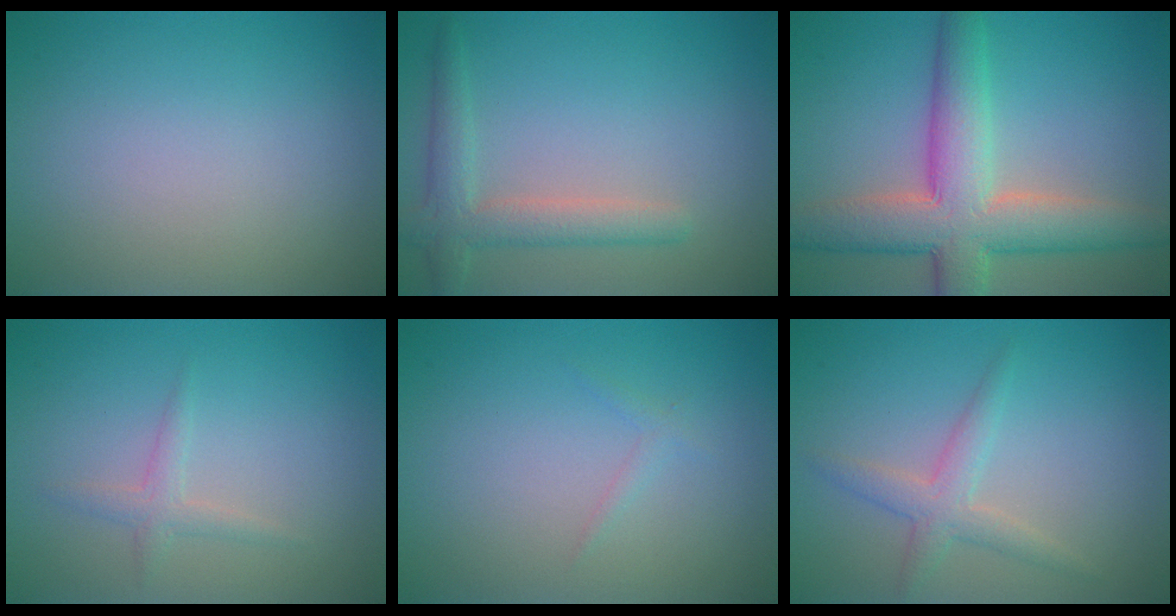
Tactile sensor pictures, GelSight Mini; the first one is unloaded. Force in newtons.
{"total": 3.3, "press": 3.3, "slide": 0.3}
{"total": 8.5, "press": 8.5, "slide": 0.4}
{"total": 1.3, "press": 1.3, "slide": 0.1}
{"total": 0.7, "press": 0.7, "slide": 0.1}
{"total": 2.5, "press": 2.5, "slide": 0.0}